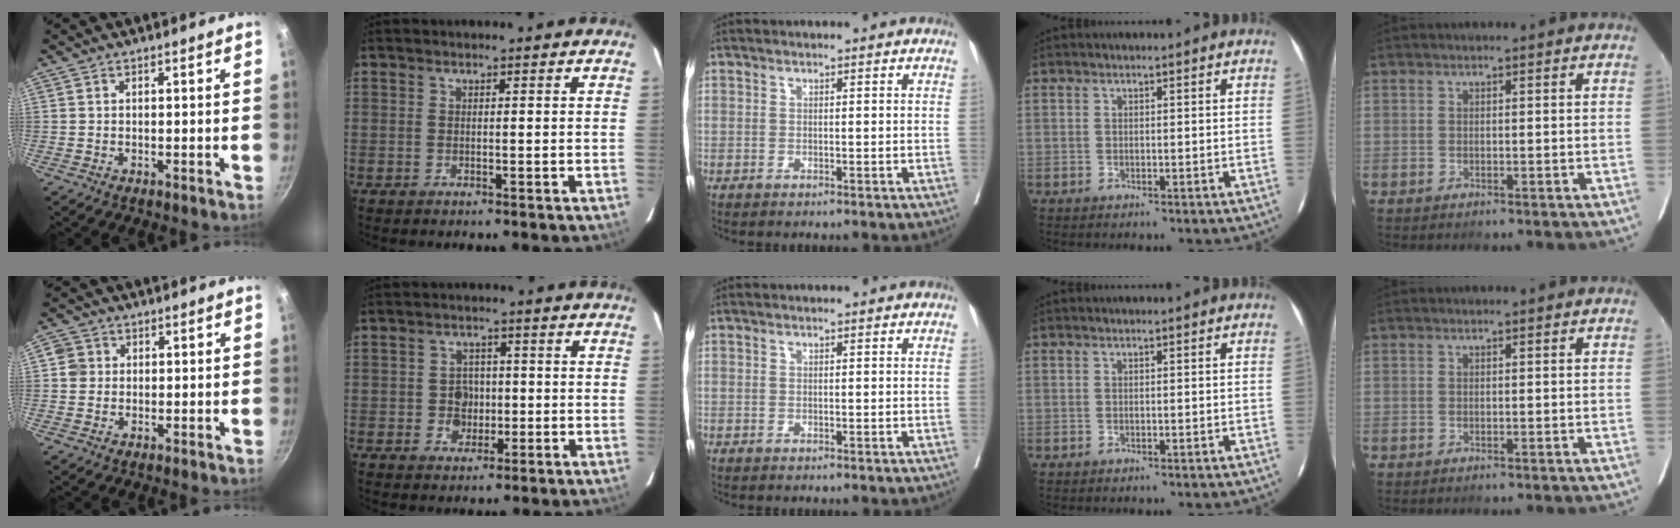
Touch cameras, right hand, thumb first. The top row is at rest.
{"thumb": {"total": 3.2, "force": [0.4, 3.1, 0.9], "torque": [0.002, 0.004, 0.004]}, "index": {"total": 3.8, "force": [-0.5, 3.3, 1.8], "torque": [-0.025, 0.010, -0.005]}}